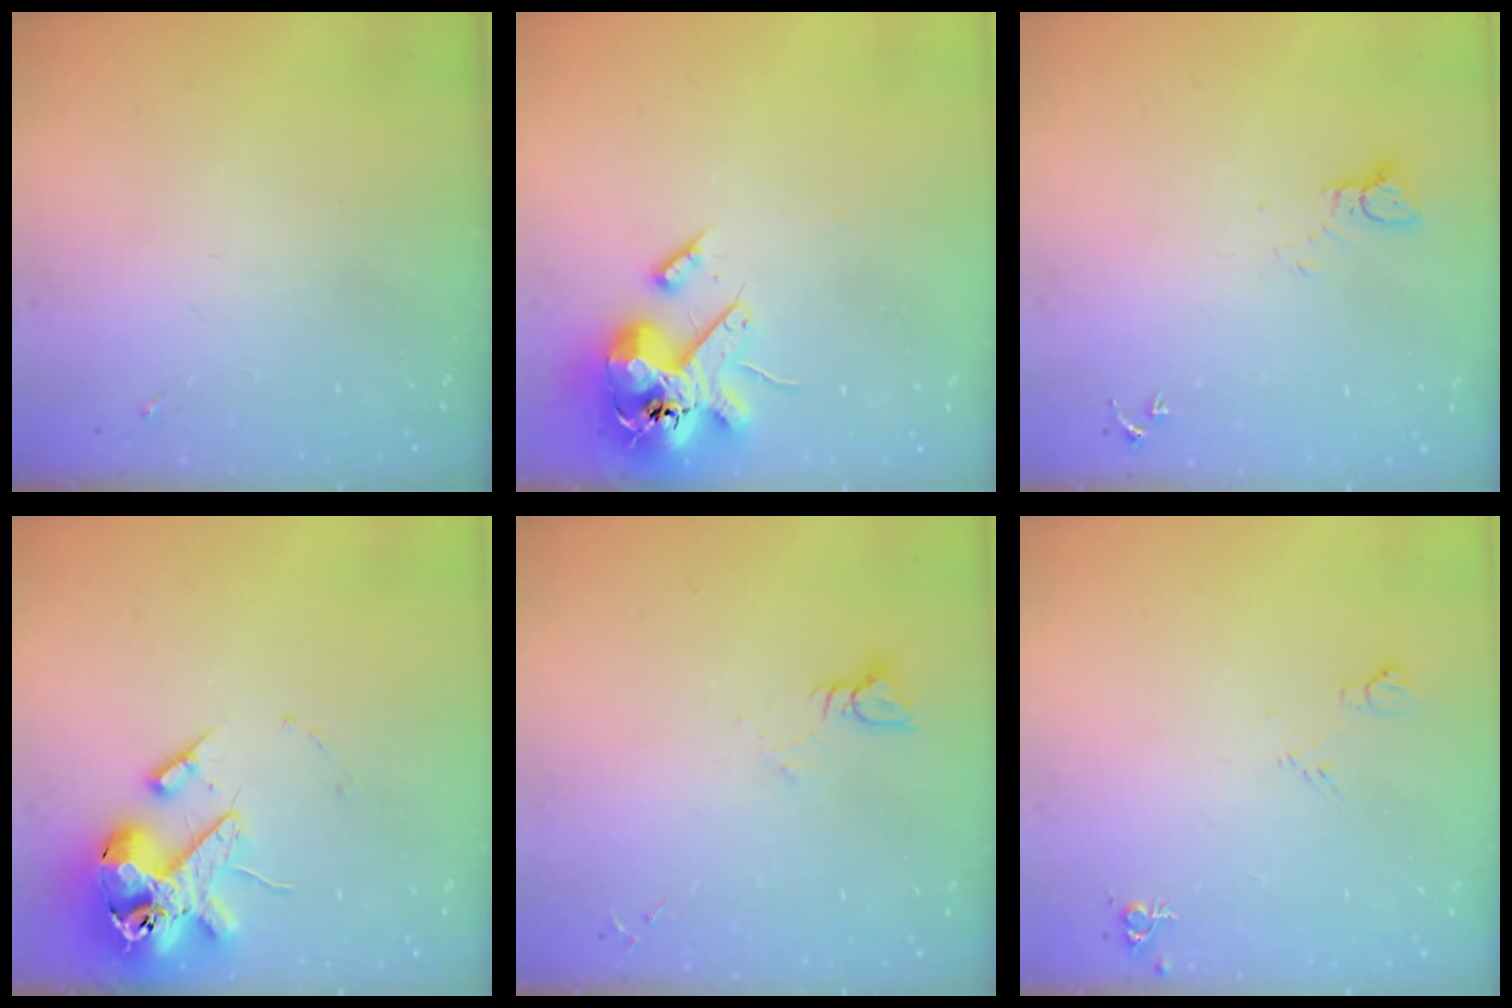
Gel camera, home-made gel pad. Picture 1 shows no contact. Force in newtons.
{"total": 16.8, "press": 16.5, "slide": 2.9}
{"total": 2.6, "press": 2.6, "slide": 0.1}
{"total": 15.6, "press": 15.4, "slide": 2.4}
{"total": 3.6, "press": 3.6, "slide": 0.4}
{"total": 6.5, "press": 6.4, "slide": 1.0}